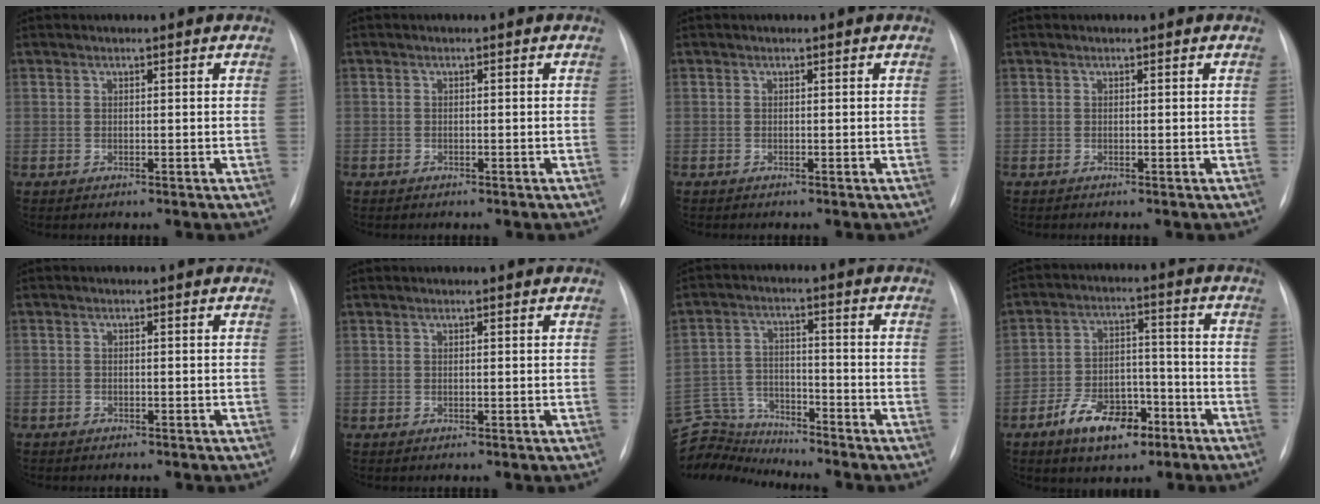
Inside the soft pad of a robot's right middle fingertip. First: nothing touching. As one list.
[{"total": 0.6, "force": [-0.4, 0.5, 0.1], "torque": [-0.005, 0.003, -0.006]}, {"total": 0.0}, {"total": 0.0}, {"total": 1.4, "force": [-1.0, 0.9, 0.3], "torque": [-0.010, 0.004, -0.013]}, {"total": 0.0}, {"total": 10.3, "force": [-10.2, 1.0, -0.1], "torque": [-0.008, 0.021, -0.191]}, {"total": 10.3, "force": [-6.1, 5.3, 6.4], "torque": [-0.111, 0.014, -0.100]}]